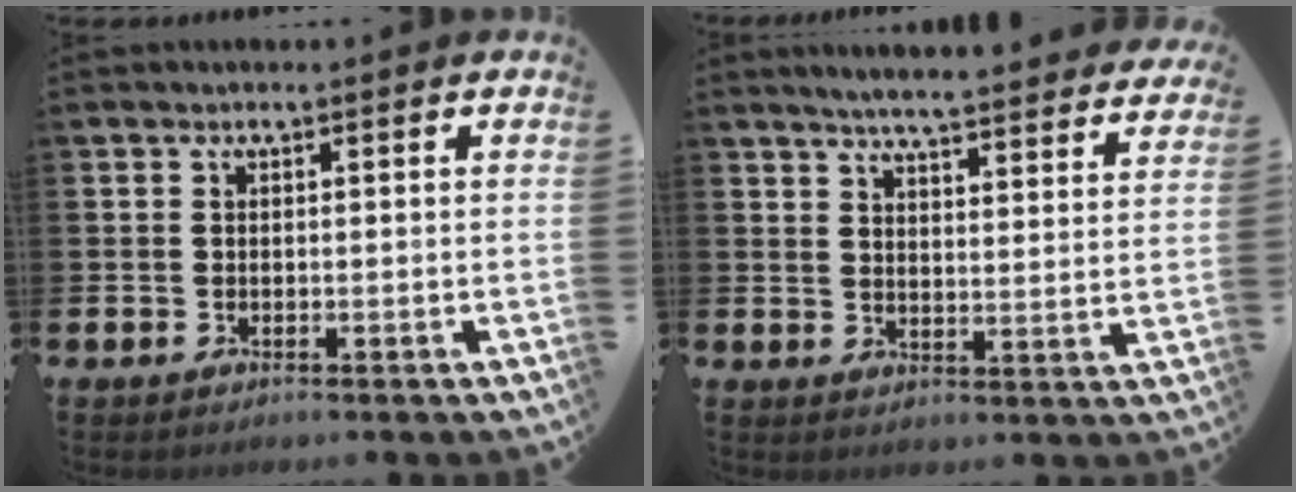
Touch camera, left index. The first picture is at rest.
{"total": 5.5, "force": [5.4, 0.0, 1.2], "torque": [-0.032, -0.042, 0.091]}